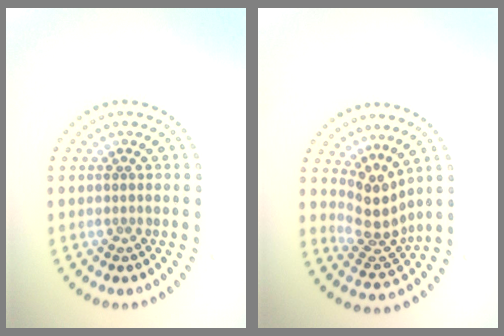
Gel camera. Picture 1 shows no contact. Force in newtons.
{"total": 3.6, "press": 2.6, "slide": 2.4}